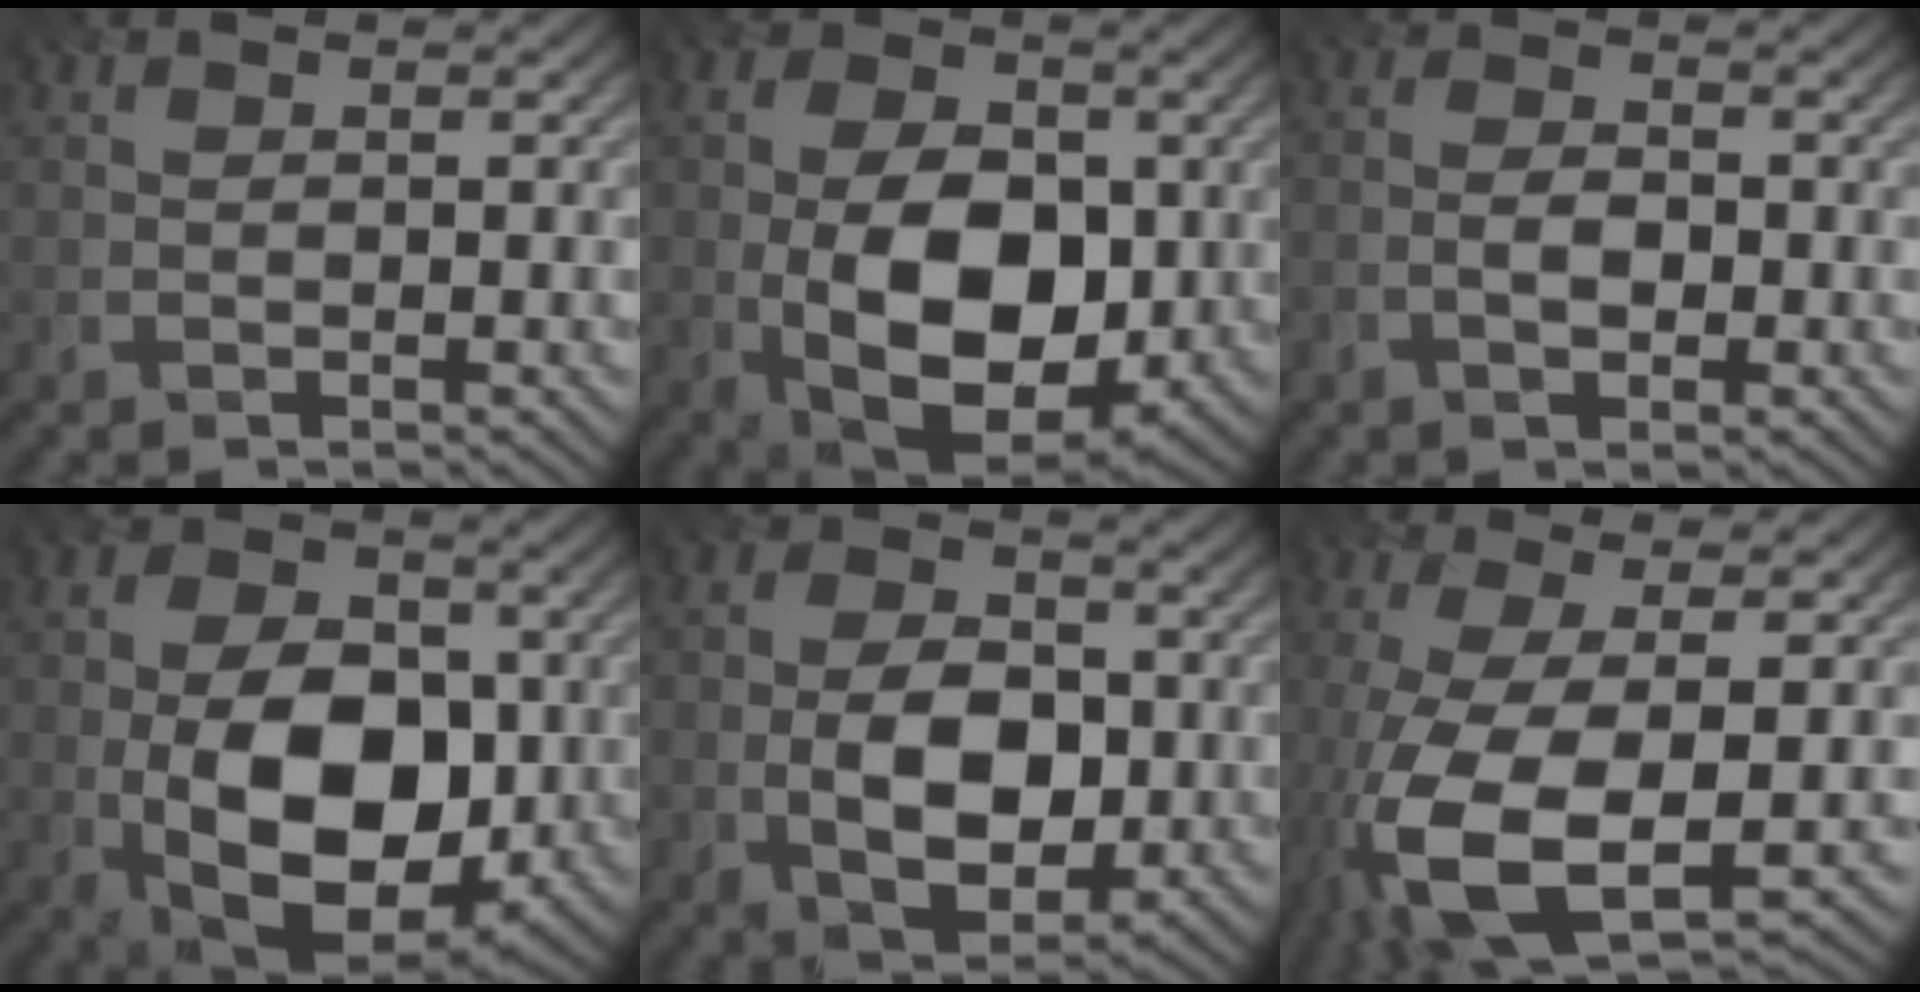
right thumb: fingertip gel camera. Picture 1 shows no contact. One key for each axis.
{"total": 14.8, "fx": -2.5, "fy": 9.2, "fz": 11.4, "tx": -0.177, "ty": -0.014, "tz": -0.053}
{"total": 3.0, "fx": -2.2, "fy": 1.2, "fz": 1.6, "tx": -0.019, "ty": -0.004, "tz": -0.051}
{"total": 16.0, "fx": -3.6, "fy": 10.1, "fz": 11.9, "tx": -0.175, "ty": -0.012, "tz": -0.075}
{"total": 9.0, "fx": -2.6, "fy": 5.6, "fz": 6.6, "tx": -0.119, "ty": -0.013, "tz": -0.056}
{"total": 14.6, "fx": -5.8, "fy": 5.9, "fz": 12.1, "tx": -0.277, "ty": -0.033, "tz": -0.107}